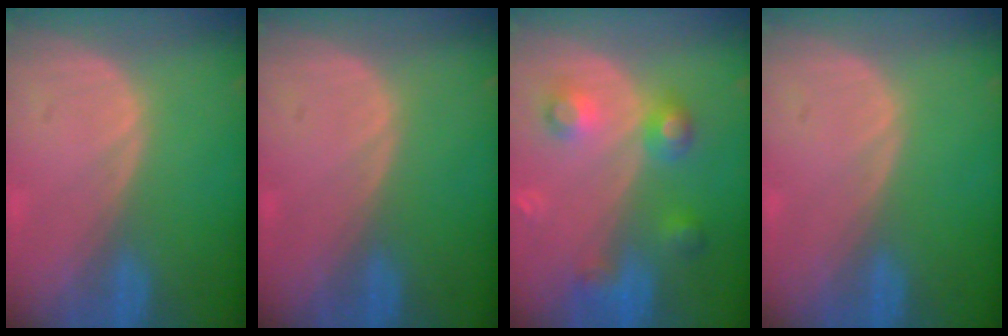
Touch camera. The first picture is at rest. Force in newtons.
{"total": 0.0}
{"total": 5.9, "press": 5.8, "slide": 0.4}
{"total": 0.0}